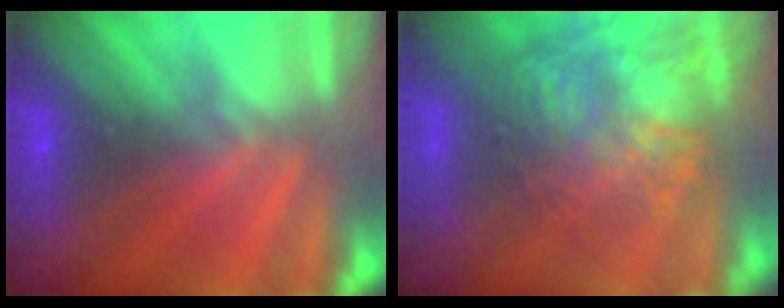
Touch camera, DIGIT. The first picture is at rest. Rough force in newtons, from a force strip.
{"total": 10.0}